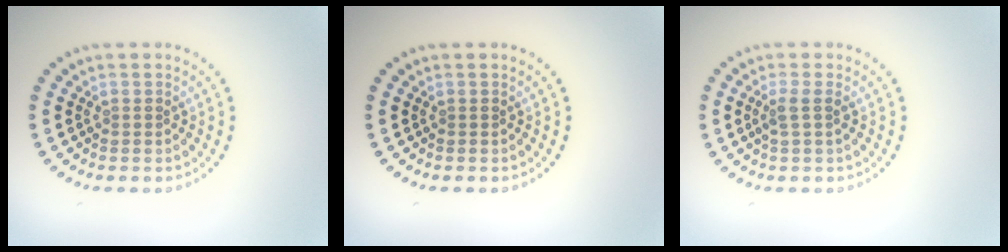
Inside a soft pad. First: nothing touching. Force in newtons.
{"total": 0.0}
{"total": 1.5, "press": 1.1, "slide": 0.9}